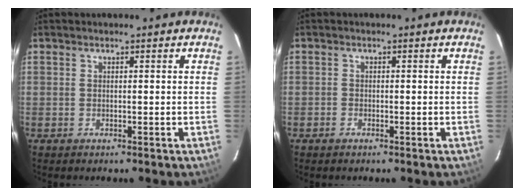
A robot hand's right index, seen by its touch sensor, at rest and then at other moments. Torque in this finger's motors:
{"motor_torque": [0.11, -0.09, 0.06, 0.00]}